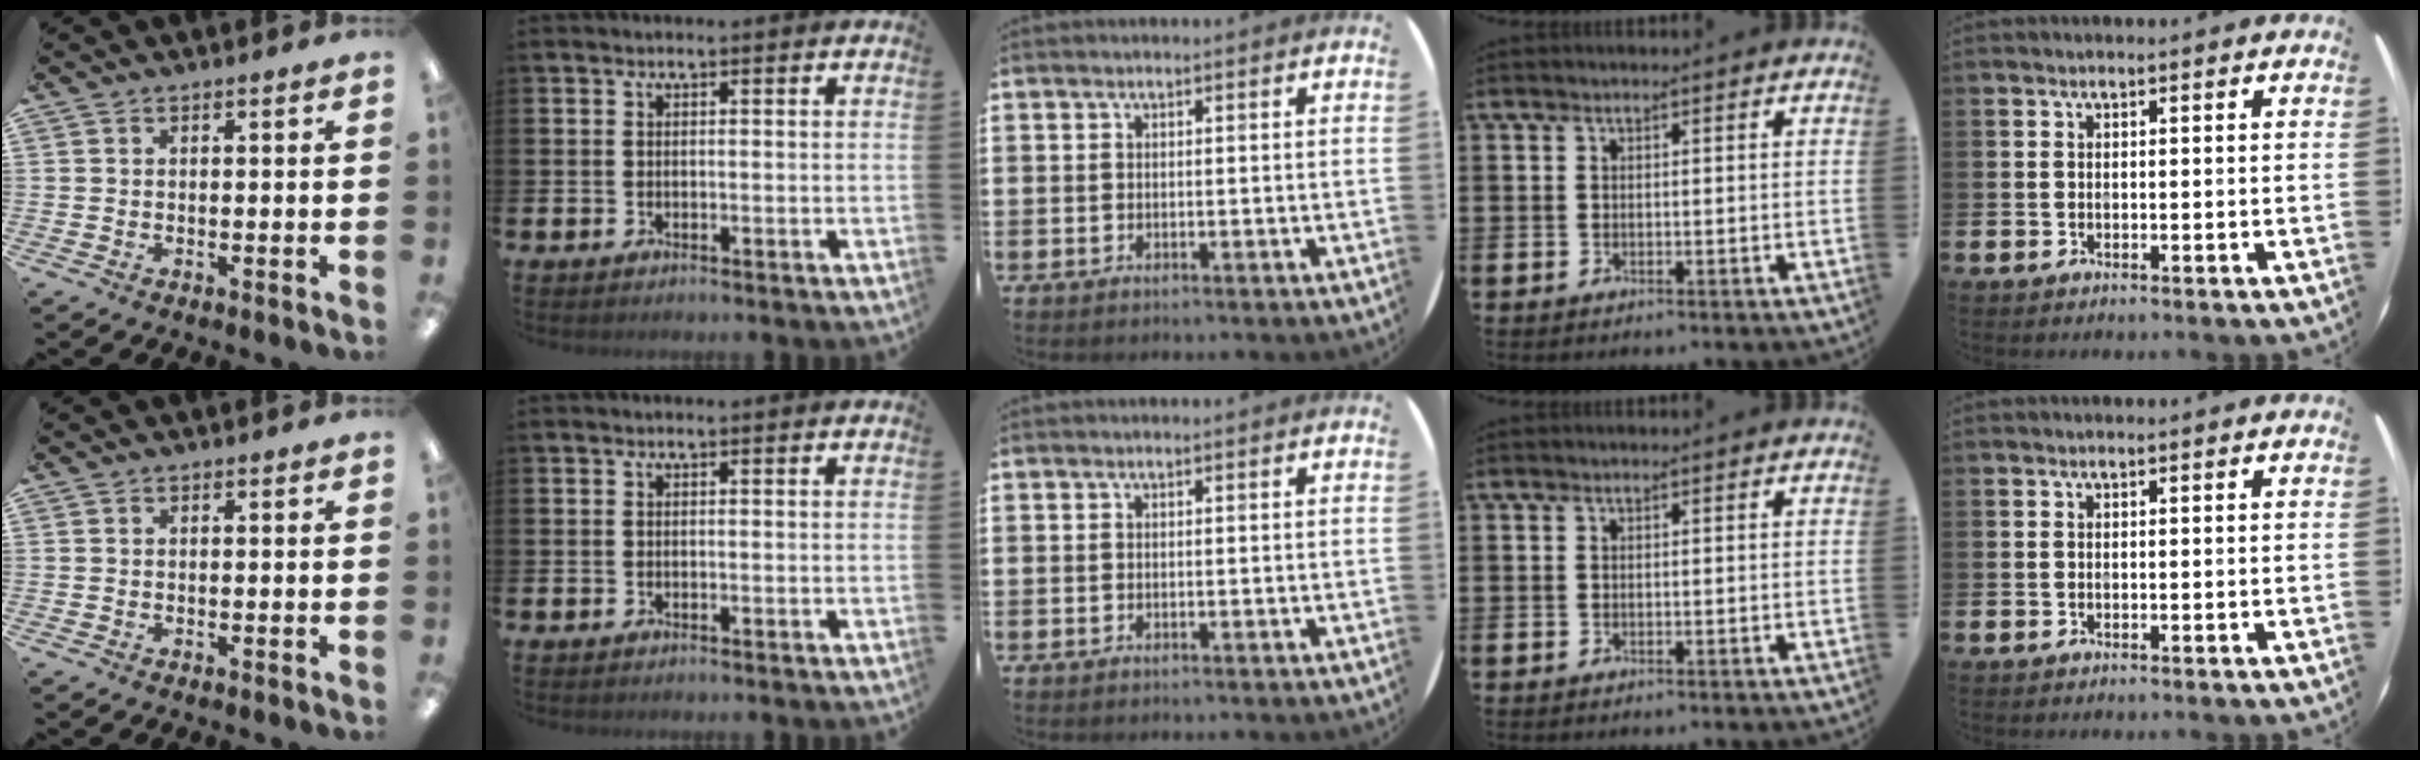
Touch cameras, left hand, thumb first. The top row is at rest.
{}